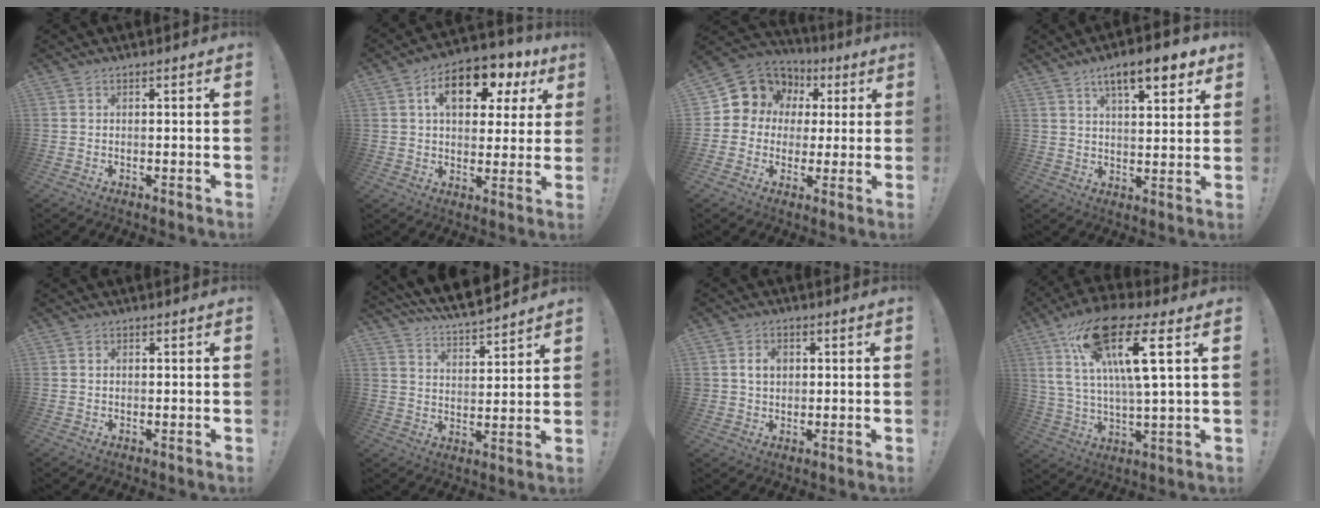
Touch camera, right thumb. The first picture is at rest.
{"total": 14.4, "force": [6.0, 8.4, 10.1], "torque": [-0.149, -0.018, 0.103]}
{"total": 10.8, "force": [4.0, 9.6, 2.7], "torque": [-0.039, -0.026, 0.086]}
{"total": 10.9, "force": [6.5, 3.0, 8.2], "torque": [-0.119, -0.029, 0.104]}
{"total": 0.7, "force": [0.2, 0.6, 0.3], "torque": [-0.008, 0.003, 0.005]}
{"total": 8.6, "force": [8.0, 1.7, 2.7], "torque": [-0.067, -0.062, 0.146]}
{"total": 5.4, "force": [1.2, 4.6, 2.6], "torque": [-0.044, 0.005, 0.021]}
{"total": 19.0, "force": [8.9, 4.7, 16.1], "torque": [-0.299, -0.029, 0.136]}